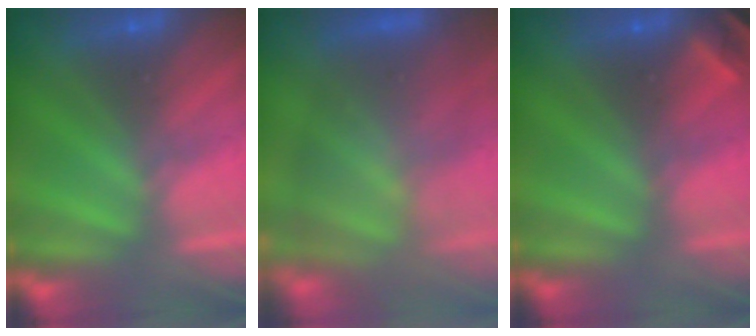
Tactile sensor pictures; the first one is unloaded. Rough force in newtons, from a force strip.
{"total": 10.8}
{"total": 2.0}